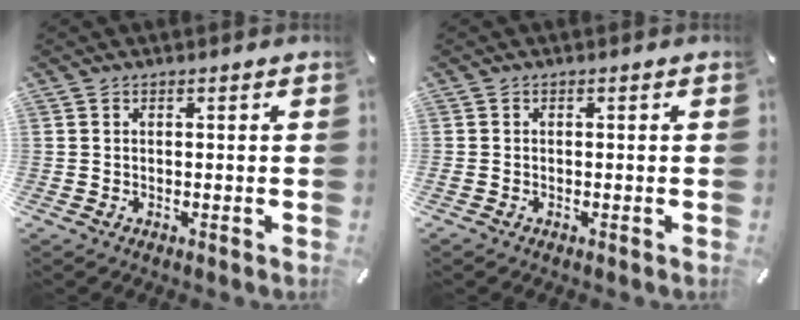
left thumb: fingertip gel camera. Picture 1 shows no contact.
{"total": 0.5, "force": [-0.4, 0.4, 0.1], "torque": [-0.001, 0.002, -0.008]}